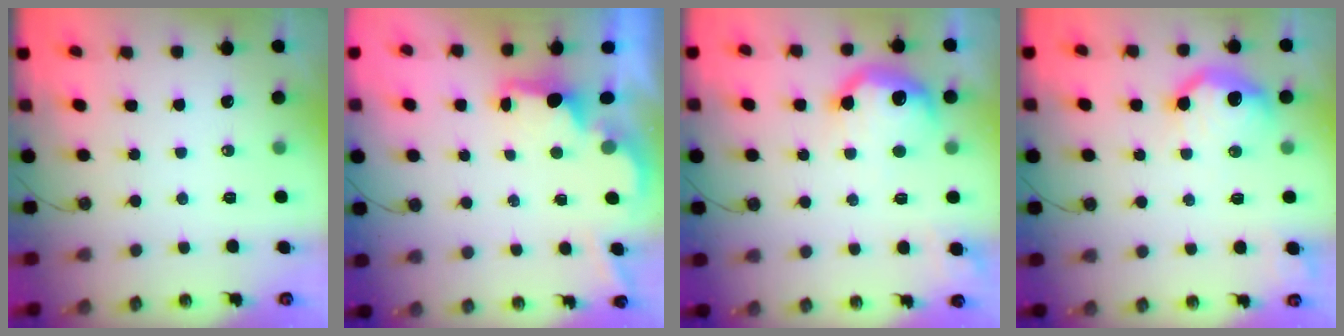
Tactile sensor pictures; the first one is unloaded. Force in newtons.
{"total": 2.1, "press": 1.9, "slide": 0.8}
{"total": 13.8, "press": 13.7, "slide": 1.0}
{"total": 13.8, "press": 13.8, "slide": 1.0}